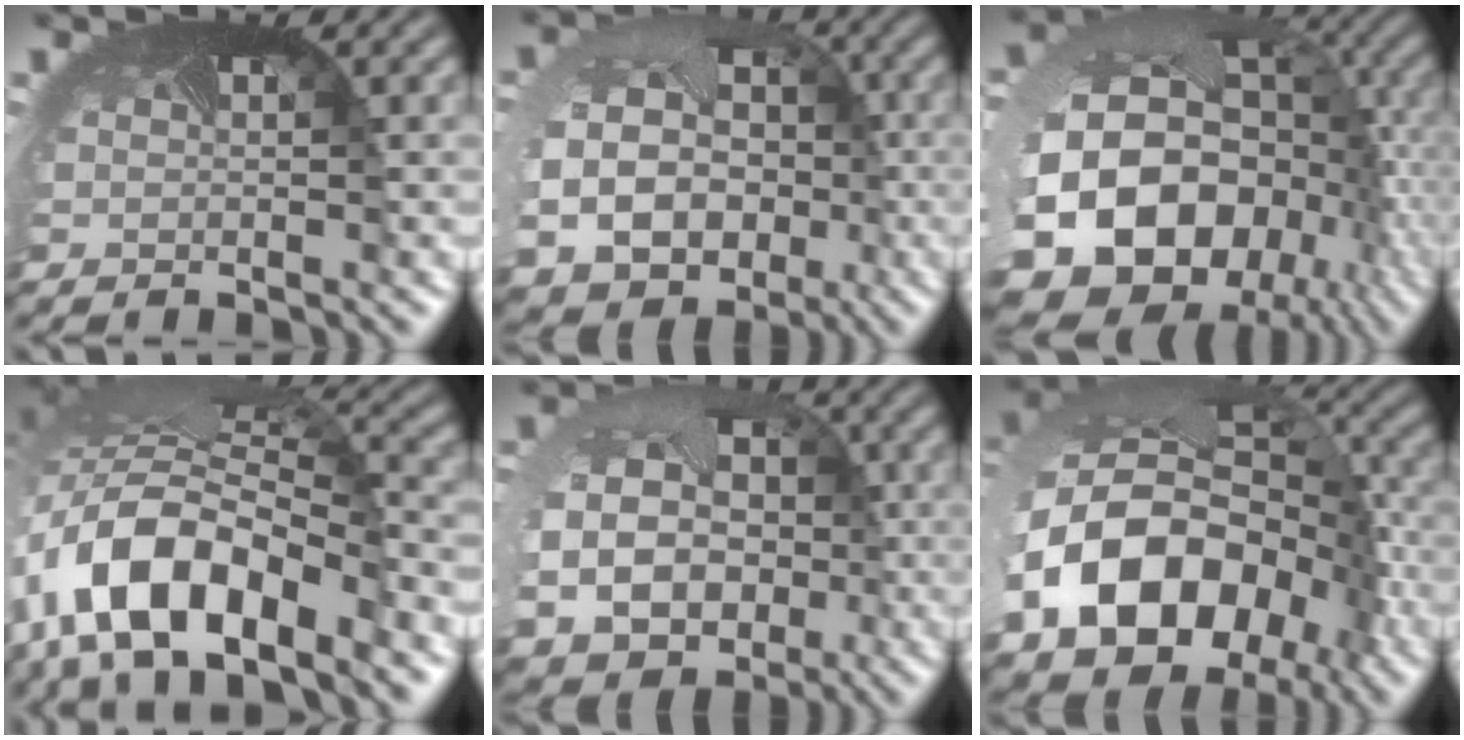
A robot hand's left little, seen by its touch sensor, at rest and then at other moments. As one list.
[{"total": 14.5, "force": [-2.9, 12.5, 6.8], "torque": [-0.151, -0.047, -0.045]}, {"total": 20.6, "force": [-5.8, 16.0, 11.6], "torque": [-0.259, -0.077, -0.078]}, {"total": 13.6, "force": [-5.5, 7.2, 10.1], "torque": [-0.224, -0.017, -0.095]}, {"total": 13.0, "force": [-2.0, 11.1, 6.5], "torque": [-0.133, -0.041, -0.034]}, {"total": 15.5, "force": [-5.2, 11.6, 8.8], "torque": [-0.216, -0.042, -0.079]}]